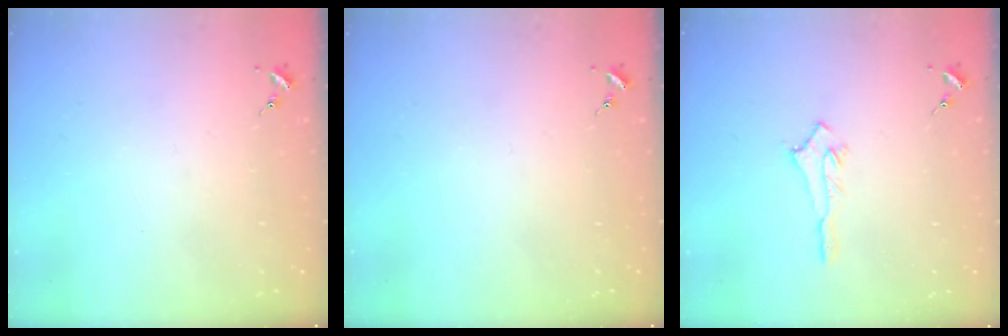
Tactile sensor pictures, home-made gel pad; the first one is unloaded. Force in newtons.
{"total": 0.0}
{"total": 3.2, "press": 3.1, "slide": 0.4}